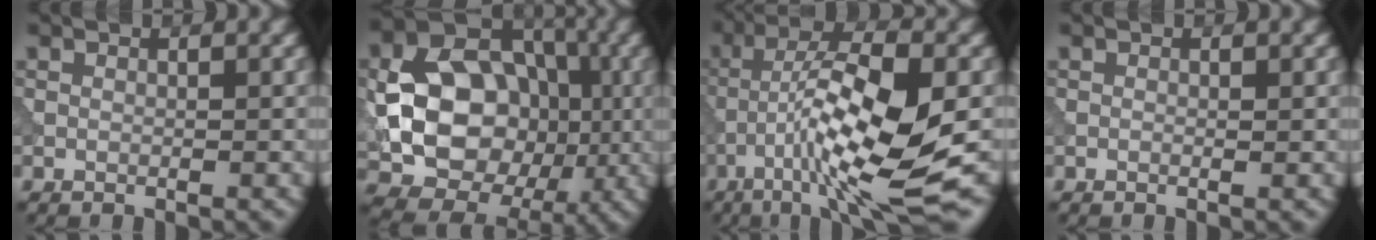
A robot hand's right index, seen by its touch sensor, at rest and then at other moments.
{"total": 13.4, "force": [-0.9, 10.3, 8.5], "torque": [-0.135, -0.003, -0.013]}
{"total": 11.1, "force": [-4.2, 2.0, 10.0], "torque": [-0.176, 0.005, -0.072]}
{"total": 0.0}